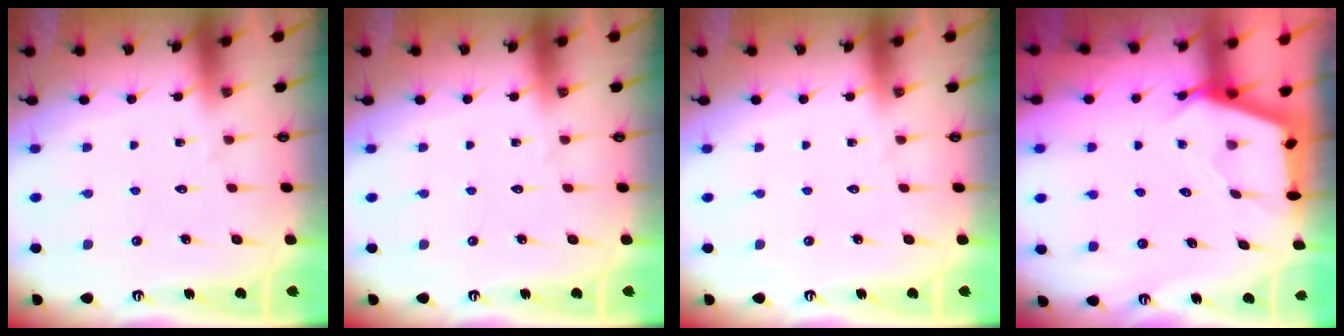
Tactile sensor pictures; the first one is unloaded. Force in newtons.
{"total": 0.0}
{"total": 0.0}
{"total": 2.8, "press": 2.7, "slide": 0.4}